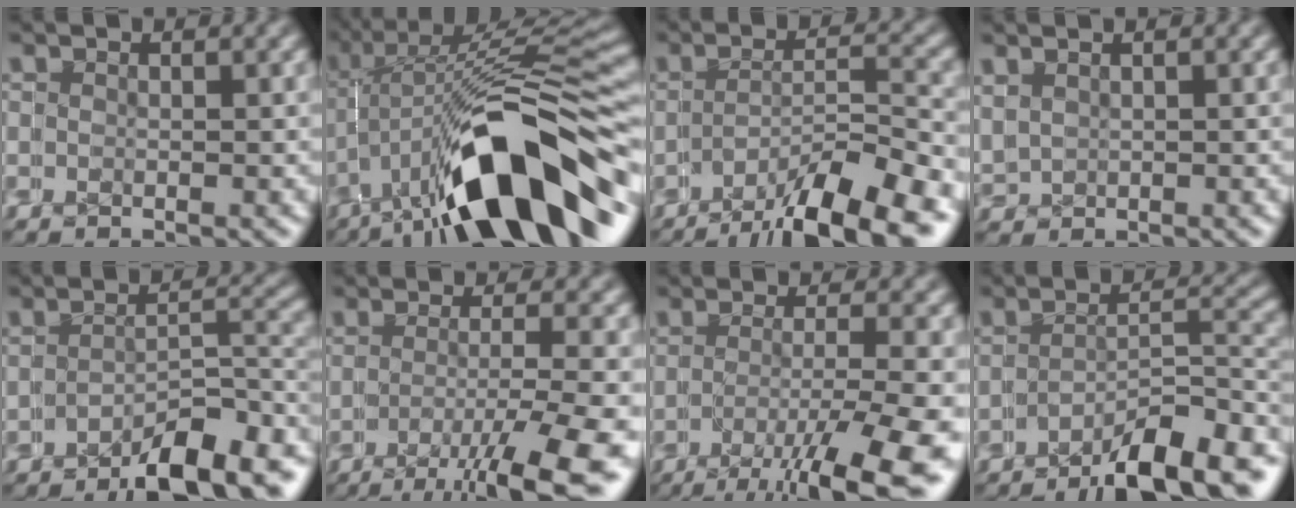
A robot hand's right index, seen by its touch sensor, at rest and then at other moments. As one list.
[{"total": 10.7, "force": [-4.4, 2.5, 9.5], "torque": [-0.129, 0.007, -0.049]}, {"total": 7.6, "force": [-6.4, 1.4, 4.0], "torque": [-0.022, 0.008, -0.099]}, {"total": 1.5, "force": [1.4, 0.3, -0.3], "torque": [-0.003, 0.003, 0.028]}, {"total": 5.9, "force": [-5.0, 0.5, 3.1], "torque": [-0.009, 0.008, -0.076]}, {"total": 7.5, "force": [-5.4, 1.3, 5.0], "torque": [-0.053, -0.016, -0.070]}, {"total": 8.1, "force": [-5.8, 1.9, 5.4], "torque": [-0.061, -0.018, -0.075]}, {"total": 7.1, "force": [-5.9, 0.8, 3.8], "torque": [-0.018, 0.010, -0.090]}]